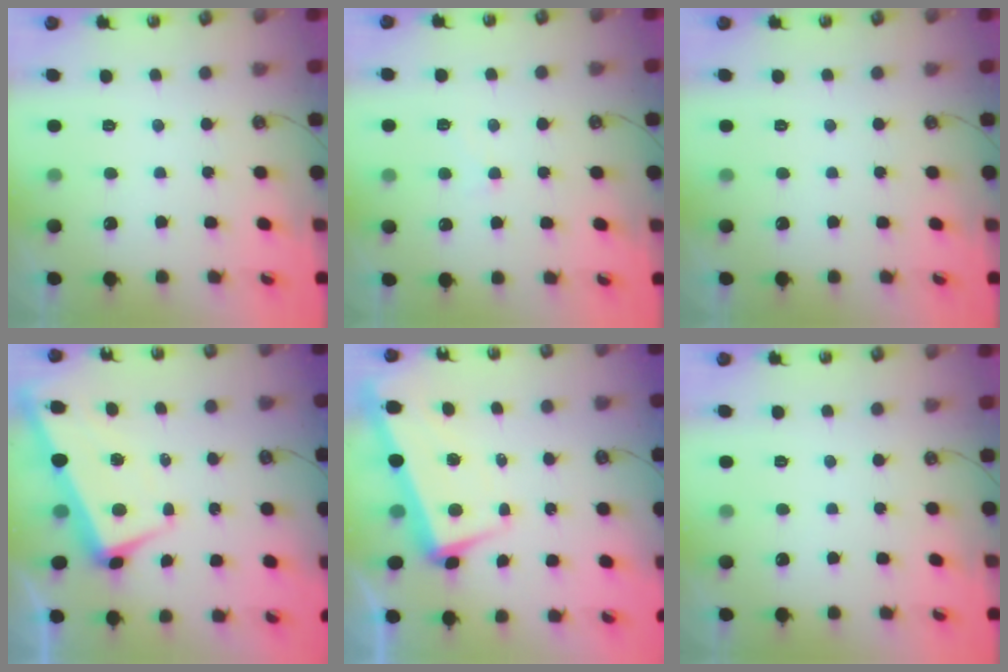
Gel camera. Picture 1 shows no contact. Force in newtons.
{"total": 2.1, "press": 2.1, "slide": 0.5}
{"total": 0.0}
{"total": 0.8, "press": 0.3, "slide": 0.8}
{"total": 2.2, "press": 0.7, "slide": 2.1}
{"total": 0.0}